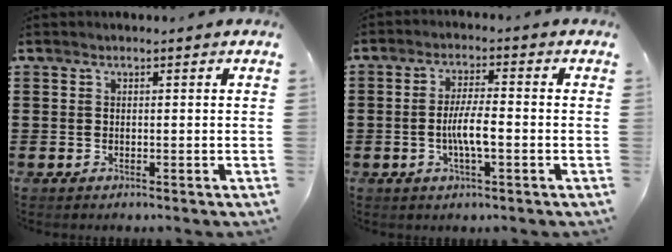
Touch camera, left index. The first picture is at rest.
{"total": 5.2, "force": [-1.1, 1.0, 5.0], "torque": [-0.100, 0.000, -0.024]}